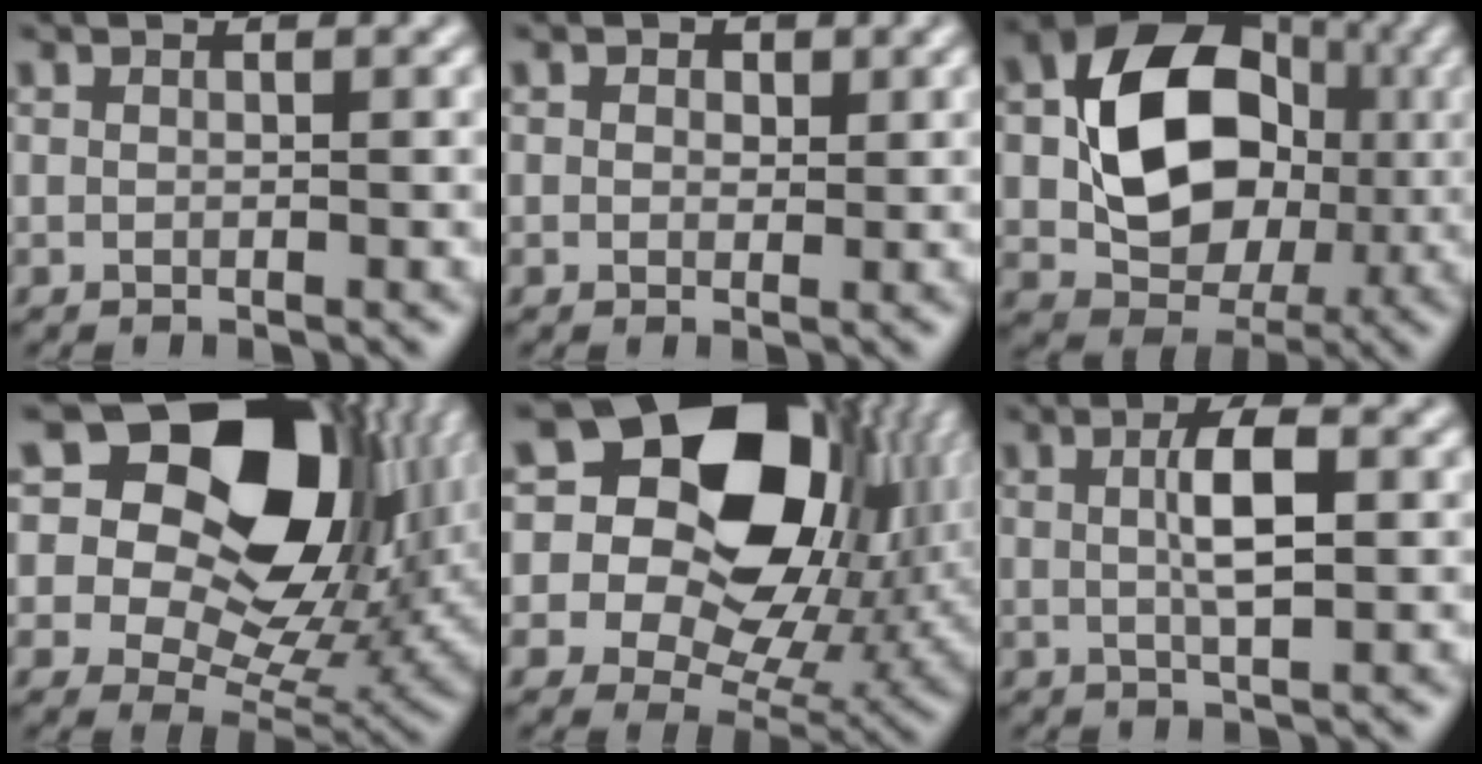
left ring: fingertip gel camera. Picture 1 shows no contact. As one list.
[{"total": 2.1, "force": [0.9, 1.6, 1.0], "torque": [-0.018, 0.011, 0.006]}, {"total": 11.6, "force": [0.2, 8.7, 7.6], "torque": [-0.121, 0.009, 0.005]}, {"total": 17.5, "force": [6.1, 11.4, 11.7], "torque": [-0.193, 0.028, 0.112]}, {"total": 20.5, "force": [6.1, 15.0, 12.6], "torque": [-0.243, 0.046, 0.123]}, {"total": 3.4, "force": [0.2, 0.9, 3.3], "torque": [-0.060, 0.010, 0.005]}]